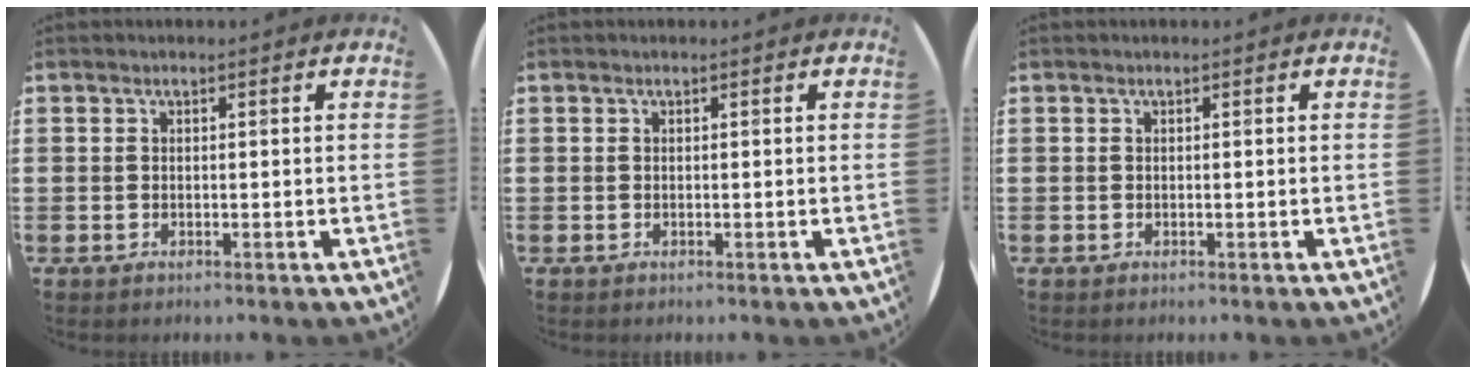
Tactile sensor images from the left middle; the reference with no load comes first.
{"total": 0.0}
{"total": 0.0}